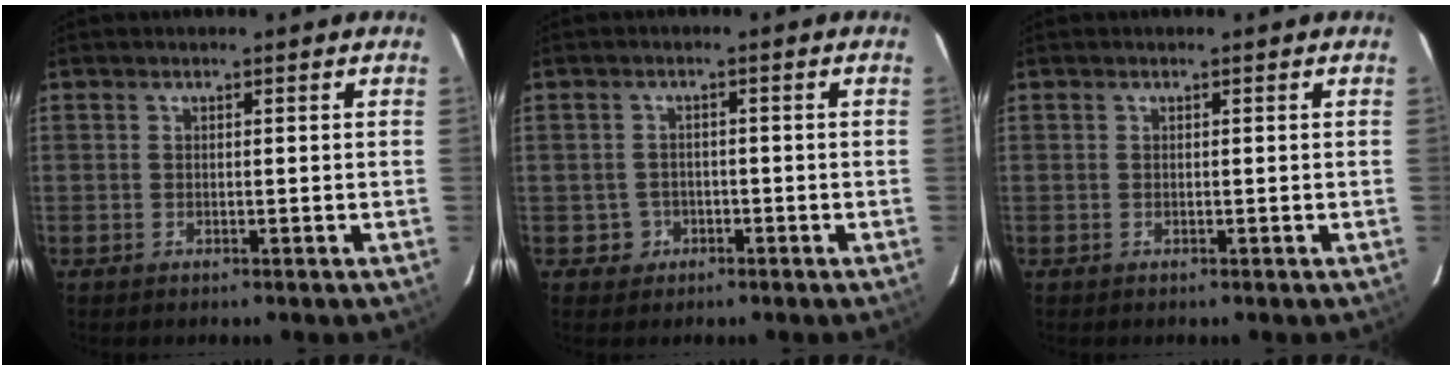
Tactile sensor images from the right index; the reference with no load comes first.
{"total": 2.5, "force": [-1.0, 2.3, 0.0], "torque": [0.009, 0.012, -0.014]}
{"total": 0.0}